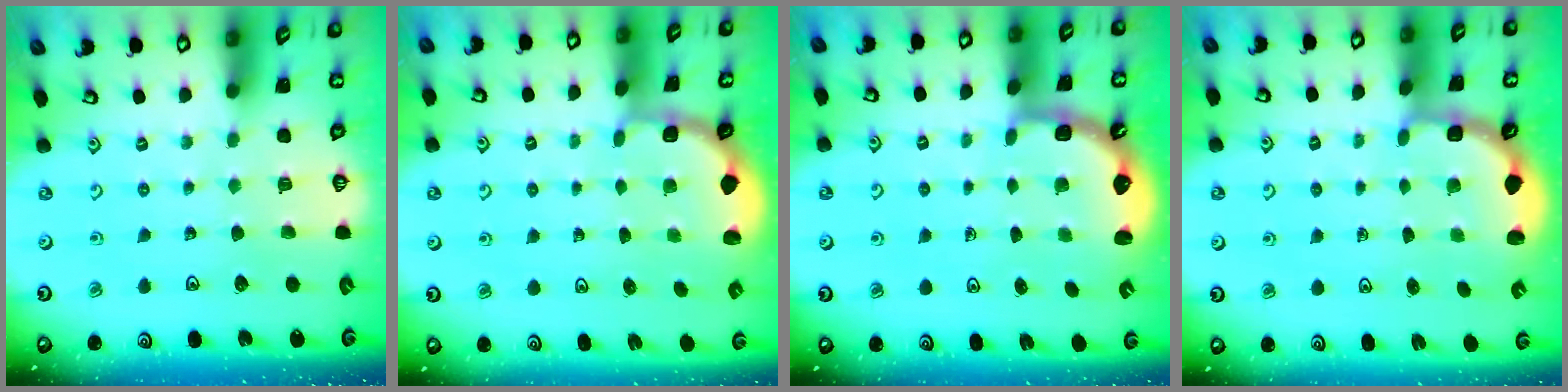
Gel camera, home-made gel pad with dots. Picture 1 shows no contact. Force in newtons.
{"total": 1.9, "press": 1.8, "slide": 0.7}
{"total": 2.5, "press": 2.1, "slide": 1.3}
{"total": 2.7, "press": 2.3, "slide": 1.4}